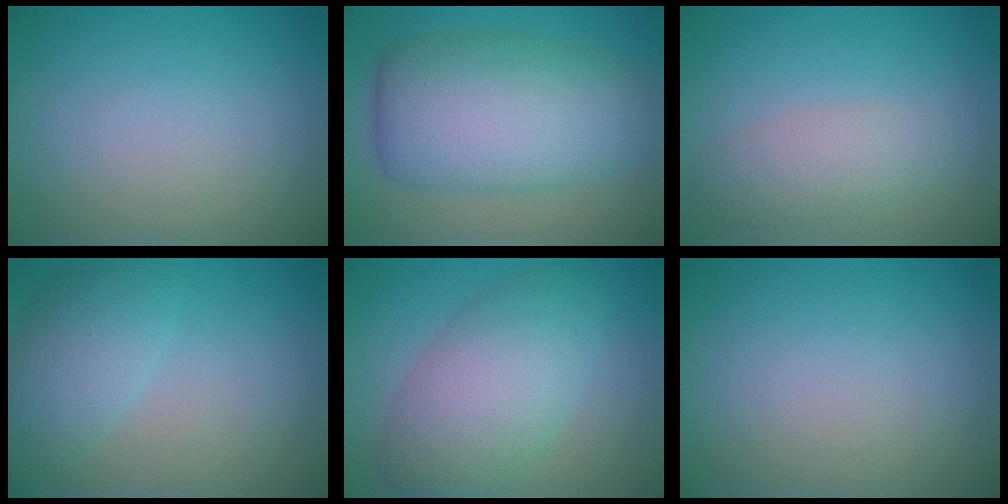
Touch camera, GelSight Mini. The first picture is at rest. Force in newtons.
{"total": 10.0, "press": 10.0, "slide": 0.1}
{"total": 2.9, "press": 2.9, "slide": 0.1}
{"total": 4.6, "press": 4.6, "slide": 0.3}
{"total": 7.4, "press": 7.4, "slide": 0.3}
{"total": 0.0}